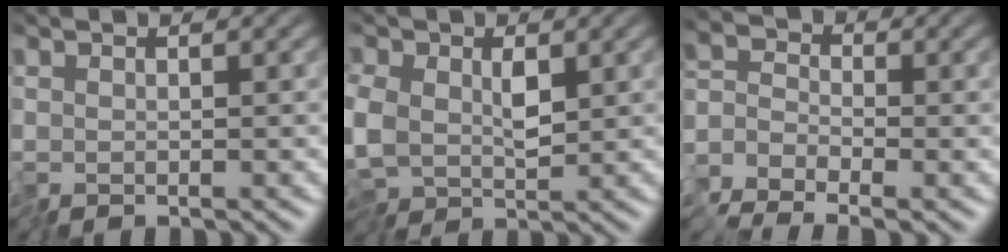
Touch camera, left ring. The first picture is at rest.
{"total": 5.4, "force": [0.0, 3.8, 3.9], "torque": [-0.090, -0.013, 0.003]}
{"total": 2.3, "force": [-2.2, 0.5, 0.0], "torque": [0.000, 0.003, -0.059]}